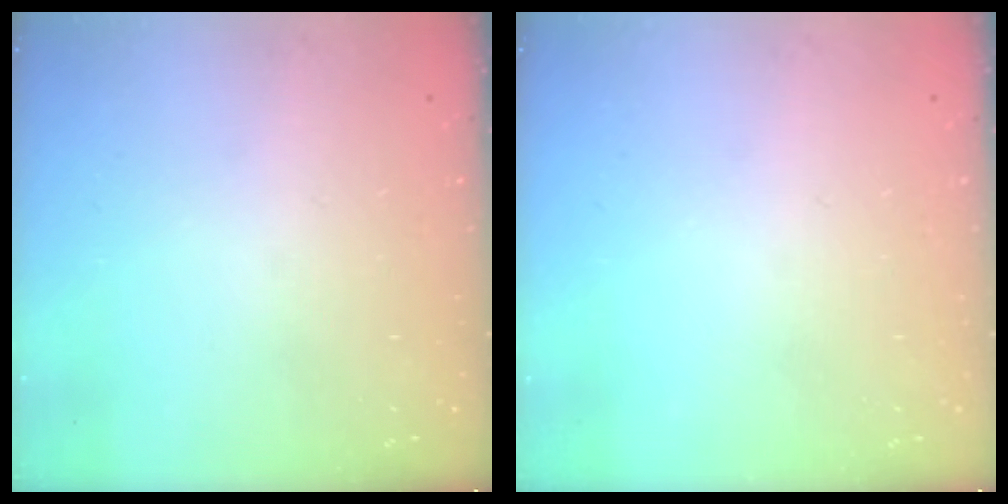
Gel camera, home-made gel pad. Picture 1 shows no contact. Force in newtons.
{"total": 0.0}